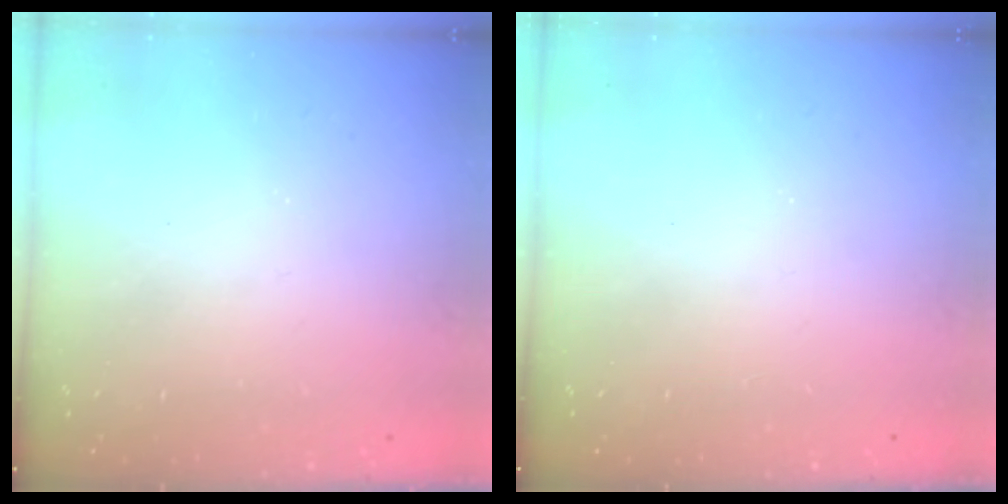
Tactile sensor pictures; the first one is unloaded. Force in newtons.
{"total": 0.0}